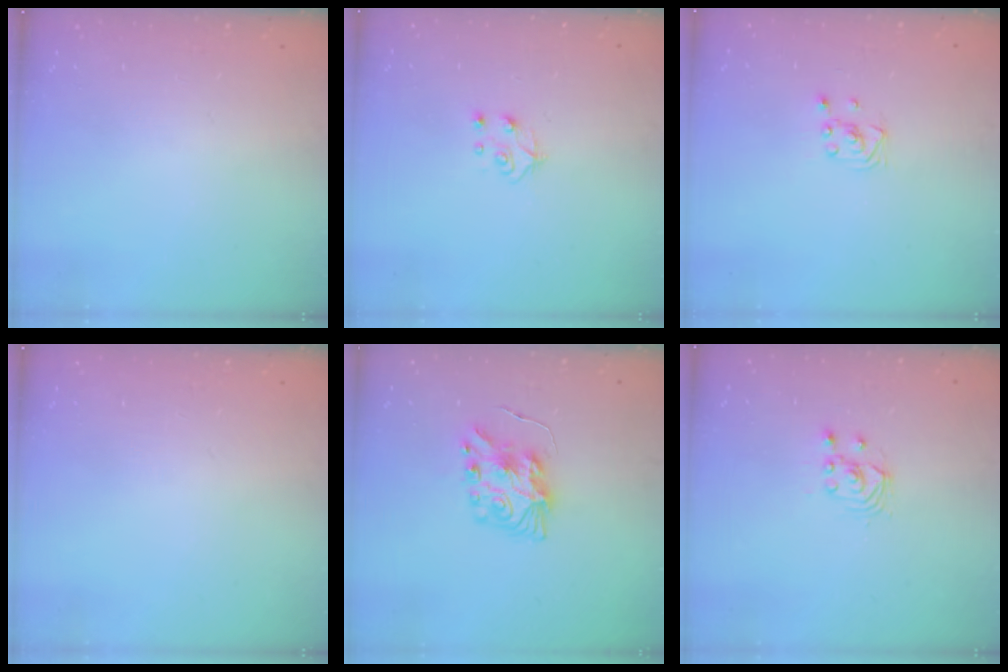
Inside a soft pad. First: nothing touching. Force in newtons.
{"total": 5.6, "press": 5.6, "slide": 0.5}
{"total": 2.0, "press": 2.0, "slide": 0.1}
{"total": 0.0}
{"total": 8.7, "press": 8.7, "slide": 0.3}
{"total": 2.5, "press": 2.5, "slide": 0.2}